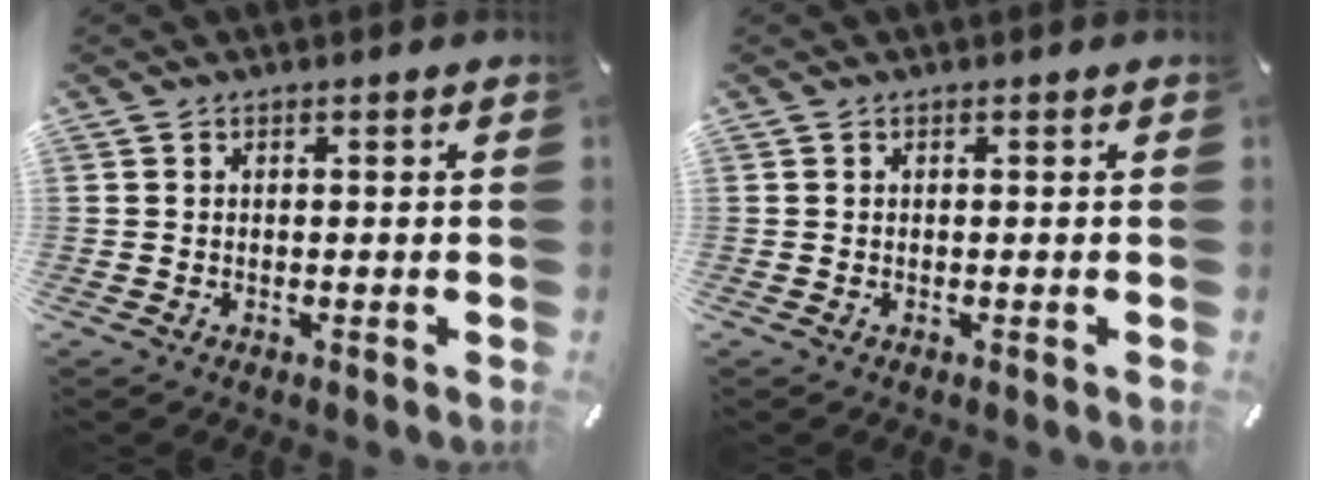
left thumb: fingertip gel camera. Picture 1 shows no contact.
{"total": 0.0}